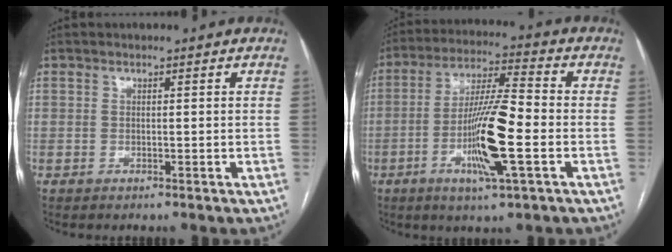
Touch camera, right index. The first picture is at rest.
{"total": 13.0, "force": [-3.6, 0.7, 12.5], "torque": [-0.236, -0.006, -0.070]}